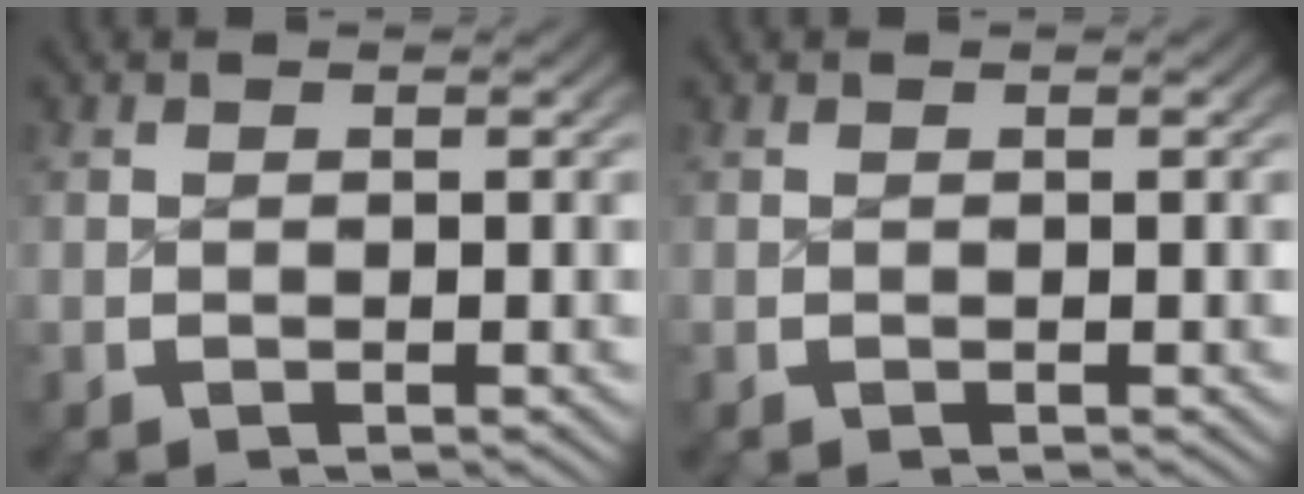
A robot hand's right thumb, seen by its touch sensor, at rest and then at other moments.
{"total": 0.0}